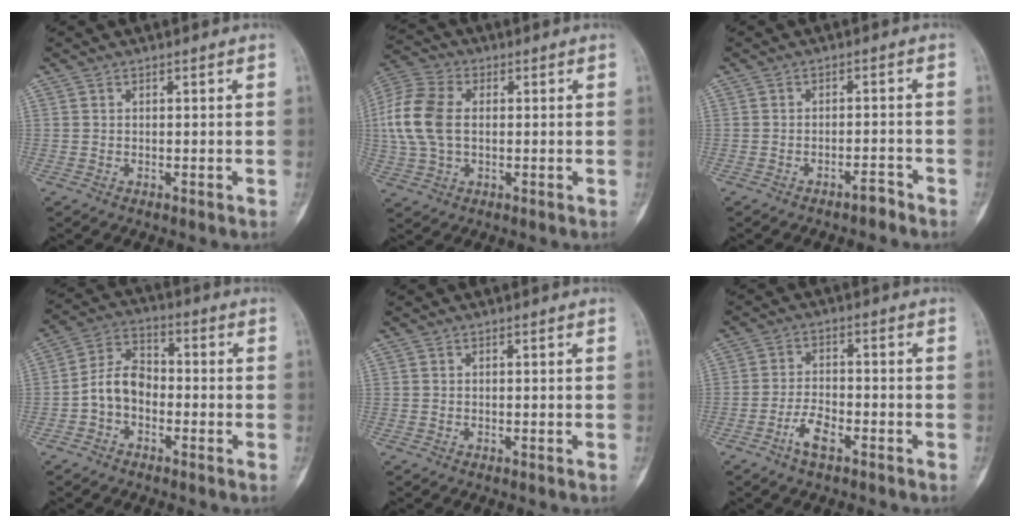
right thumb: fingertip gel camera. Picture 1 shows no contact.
{"total": 11.9, "force": [0.7, 7.6, 9.1], "torque": [-0.205, 0.019, 0.010]}
{"total": 2.1, "force": [-1.8, 0.5, 1.0], "torque": [-0.014, 0.019, -0.029]}
{"total": 7.6, "force": [-2.1, 5.4, 5.0], "torque": [-0.081, 0.034, -0.052]}
{"total": 0.0}
{"total": 4.9, "force": [-2.9, 1.9, 3.5], "torque": [-0.064, 0.019, -0.055]}